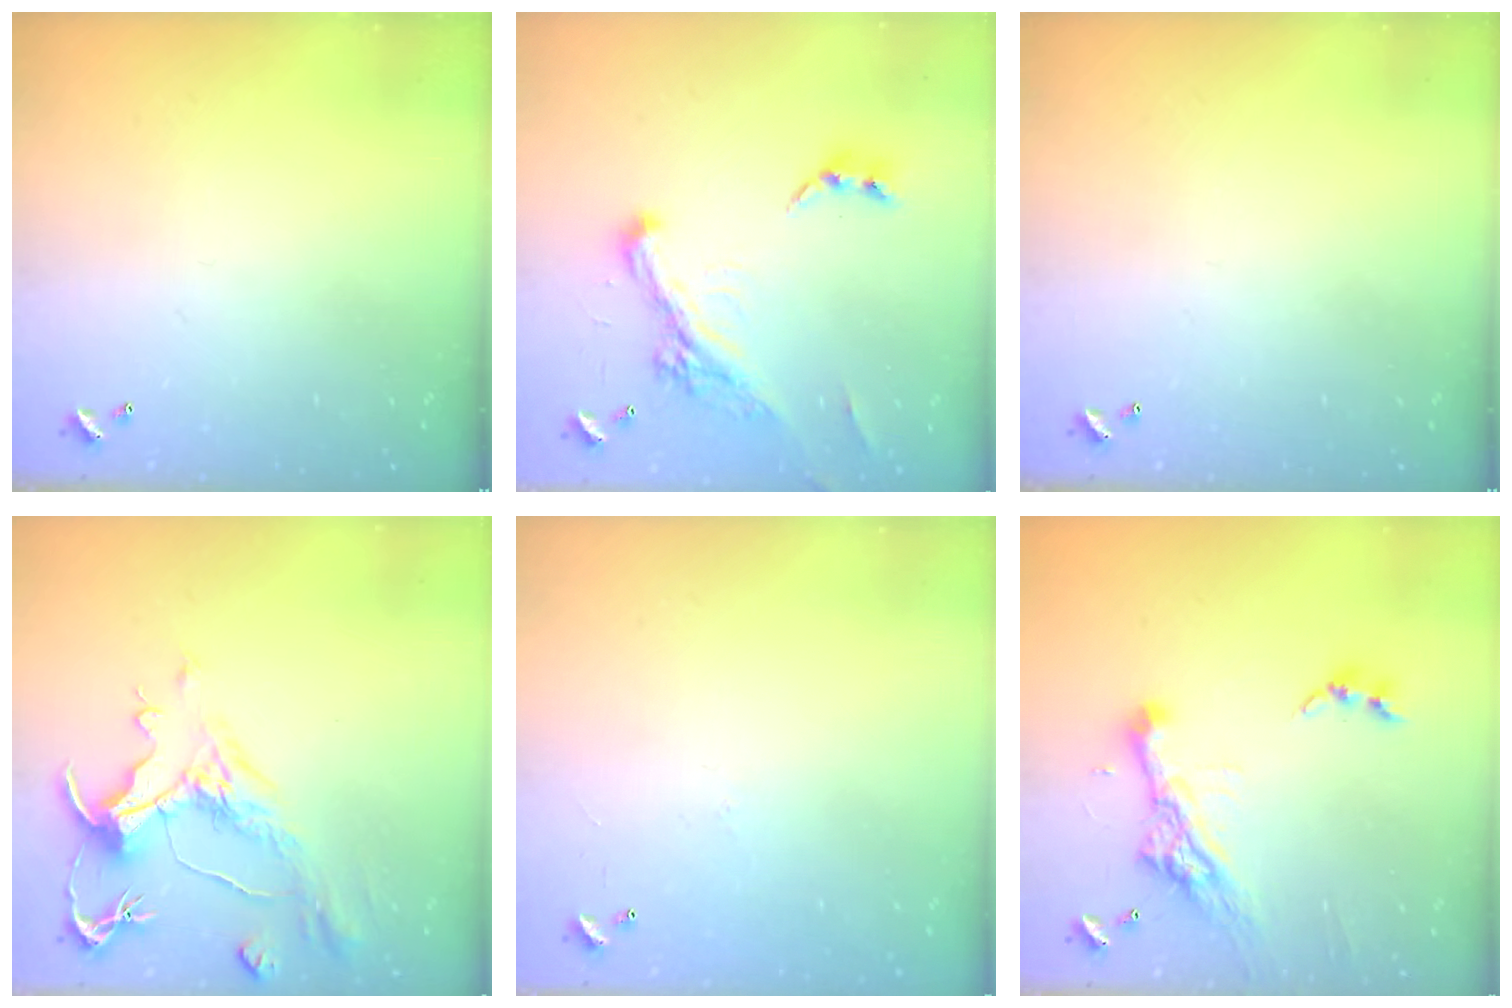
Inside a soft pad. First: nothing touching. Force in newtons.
{"total": 4.6, "press": 4.4, "slide": 1.4}
{"total": 0.0}
{"total": 1.6, "press": 0.7, "slide": 1.4}
{"total": 7.7, "press": 7.7, "slide": 0.5}
{"total": 11.0, "press": 10.9, "slide": 1.4}